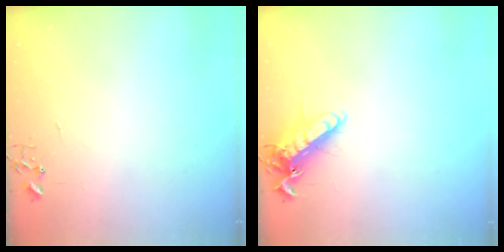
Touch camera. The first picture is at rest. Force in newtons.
{"total": 12.9, "press": 12.8, "slide": 1.7}